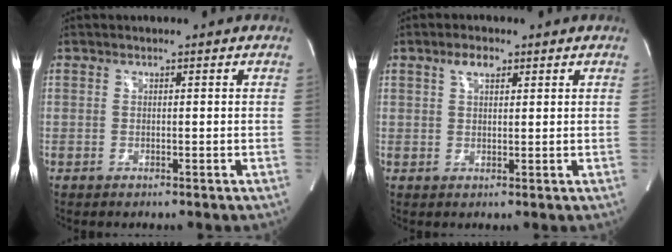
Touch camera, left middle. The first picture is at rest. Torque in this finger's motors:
{"motor_torque": [0.02, -0.05, 0.00, 0.01]}